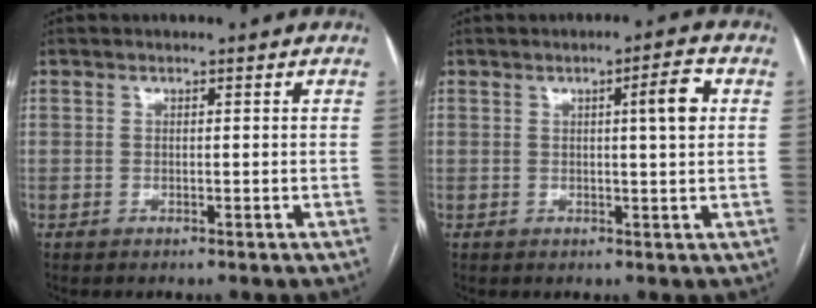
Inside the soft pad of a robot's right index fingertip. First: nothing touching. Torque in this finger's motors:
{"motor_torque": [0.45, 0.09, 0.27, 0.06]}